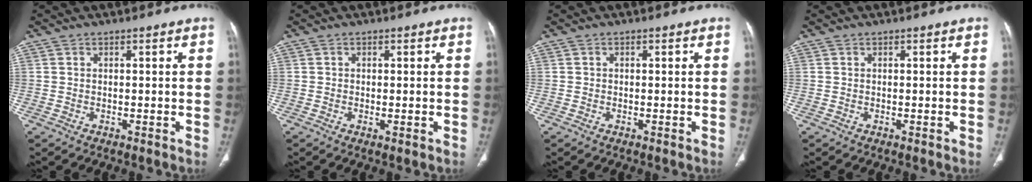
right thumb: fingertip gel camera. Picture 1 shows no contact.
{"total": 1.0, "force": [-0.3, 0.4, 0.9], "torque": [-0.017, -0.004, -0.003]}
{"total": 0.0}
{"total": 0.0}